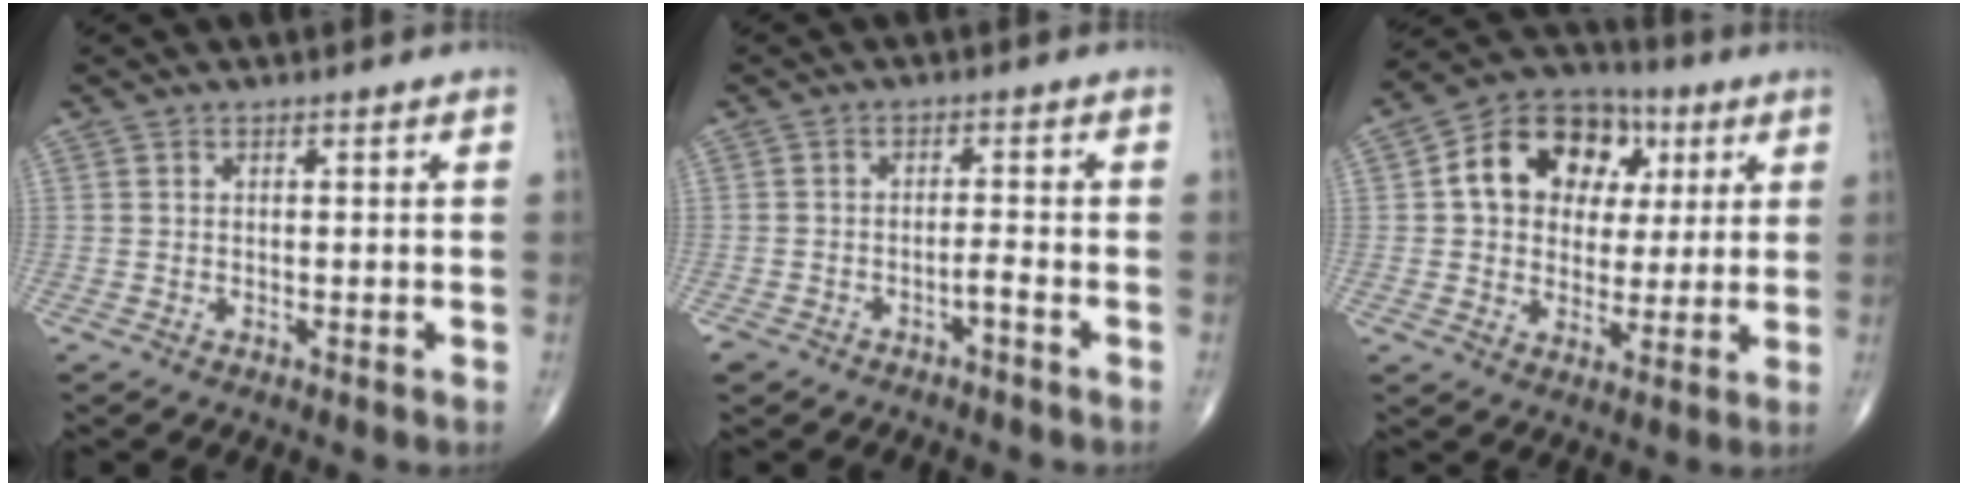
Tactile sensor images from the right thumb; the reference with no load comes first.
{"total": 2.6, "force": [-2.0, 0.8, 1.5], "torque": [-0.028, 0.023, -0.032]}
{"total": 15.5, "force": [3.8, 12.0, 9.0], "torque": [-0.109, 0.013, 0.057]}